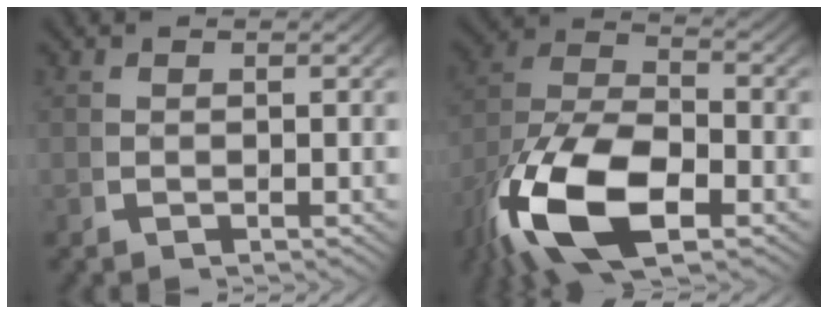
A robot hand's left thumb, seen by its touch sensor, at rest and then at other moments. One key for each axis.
{"total": 14.1, "fx": -3.3, "fy": 8.2, "fz": 11.1, "tx": -0.254, "ty": -0.056, "tz": -0.032}